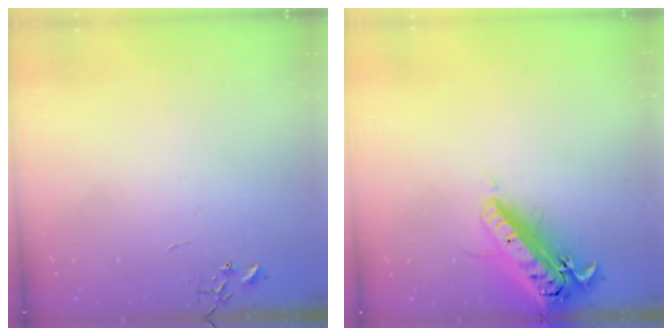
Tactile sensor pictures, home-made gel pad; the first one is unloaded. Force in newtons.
{"total": 19.3, "press": 18.8, "slide": 4.3}